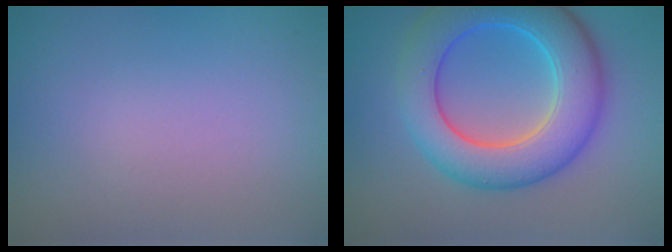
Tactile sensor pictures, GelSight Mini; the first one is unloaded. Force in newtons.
{"total": 9.2, "press": 9.2, "slide": 0.1}